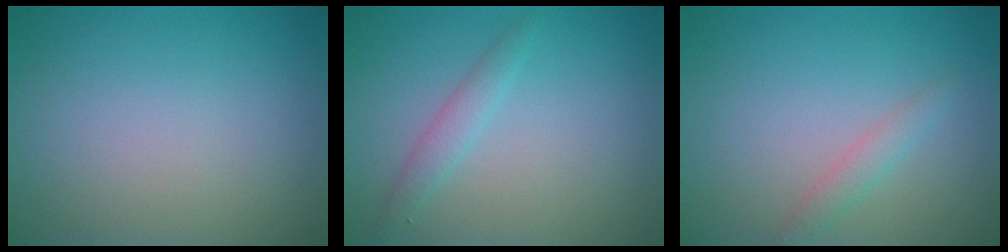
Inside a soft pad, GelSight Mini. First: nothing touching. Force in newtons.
{"total": 1.6, "press": 1.6, "slide": 0.1}
{"total": 1.4, "press": 1.4, "slide": 0.1}